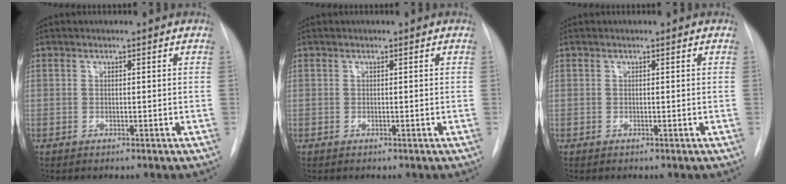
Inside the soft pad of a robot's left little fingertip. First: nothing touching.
{"total": 0.0}
{"total": 0.0}